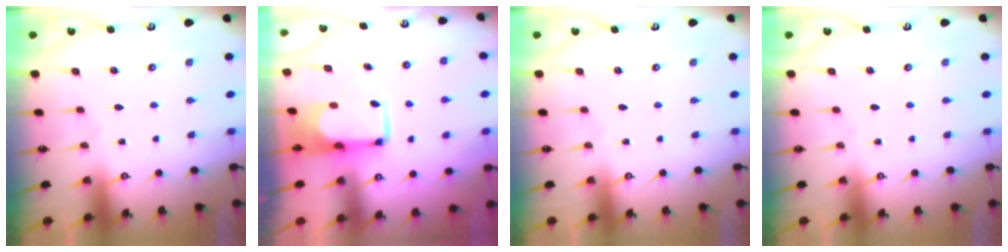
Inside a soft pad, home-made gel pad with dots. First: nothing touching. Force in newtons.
{"total": 2.7, "press": 2.7, "slide": 0.5}
{"total": 0.0}
{"total": 0.0}